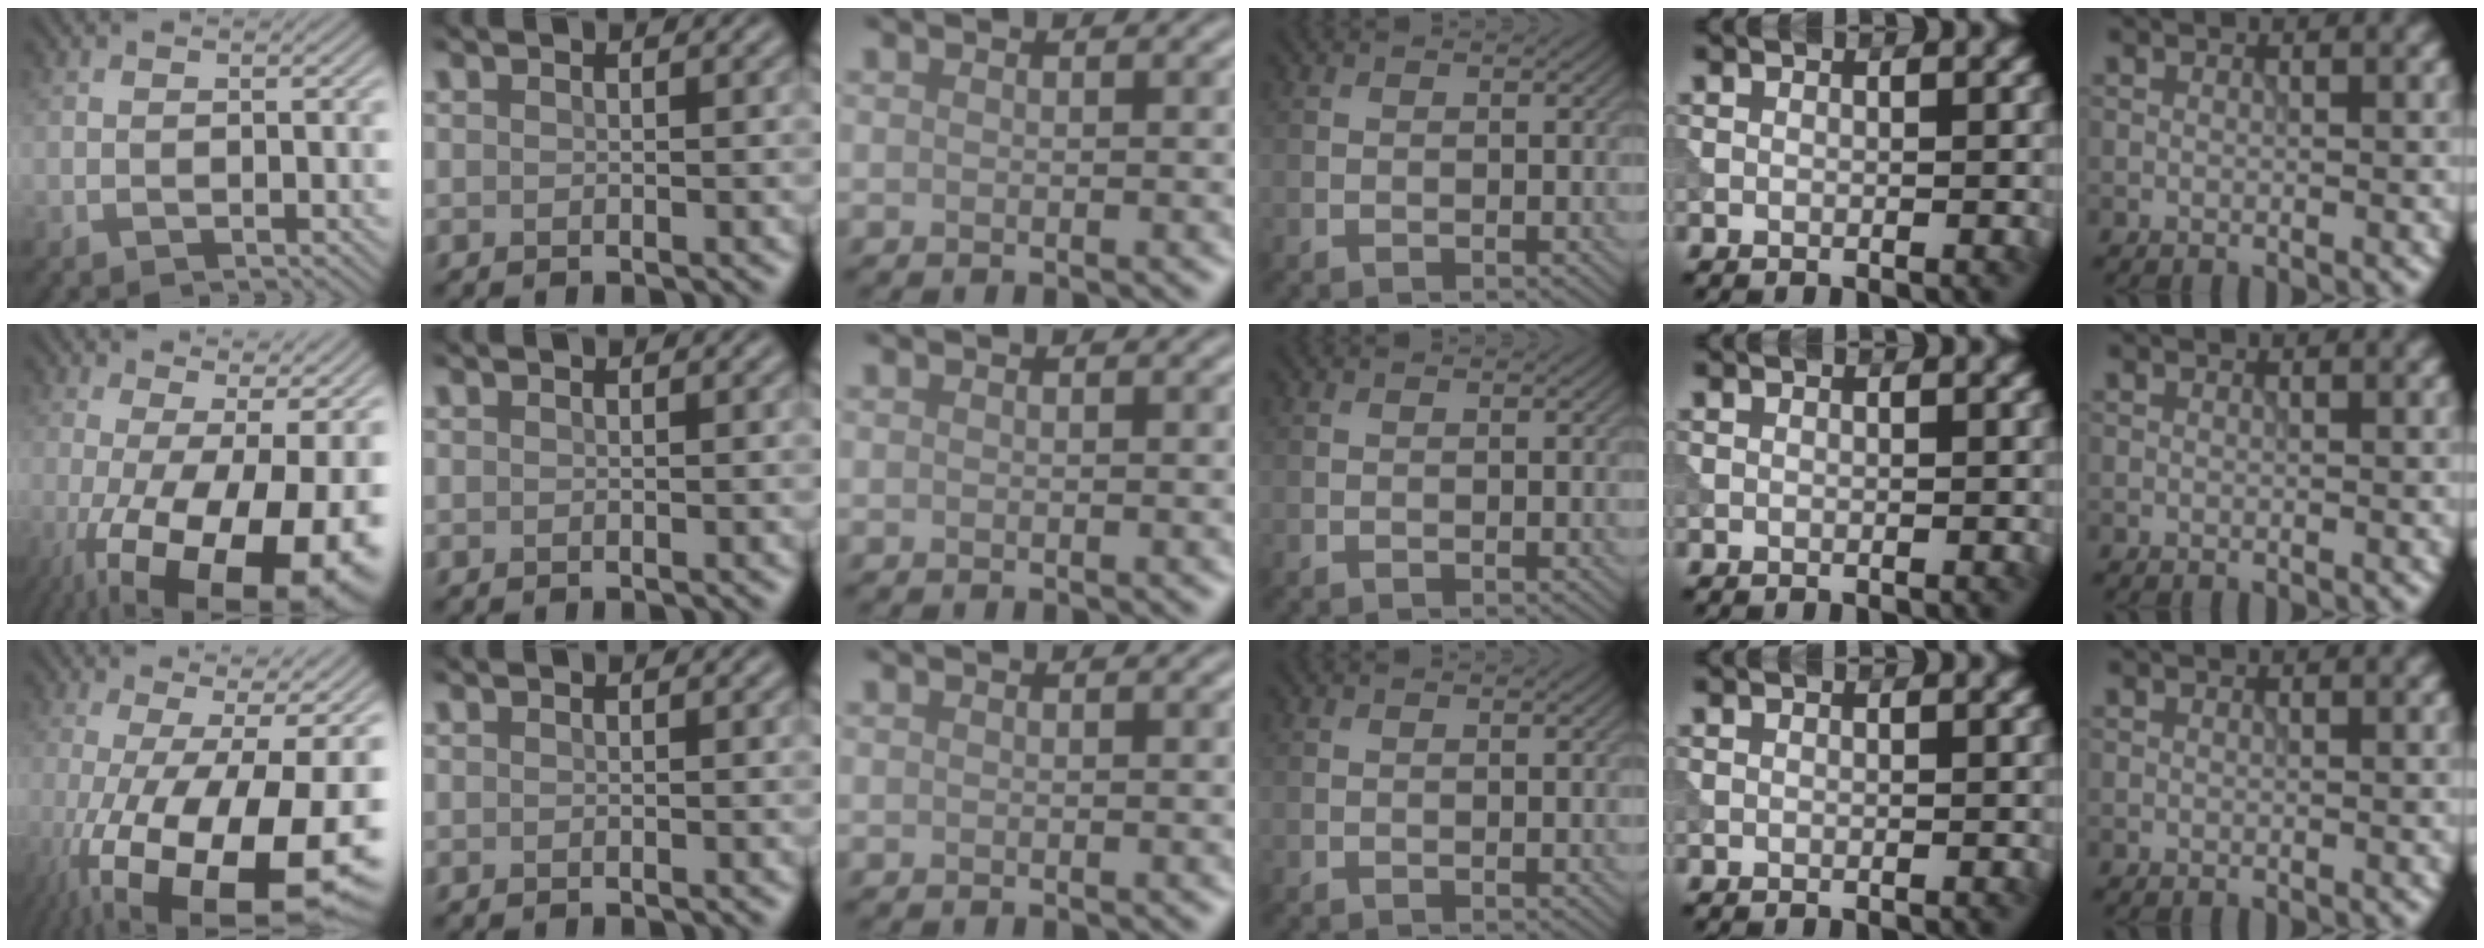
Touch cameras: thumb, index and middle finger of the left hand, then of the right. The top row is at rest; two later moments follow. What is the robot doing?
{"motion": "extract", "object": "tissue"}